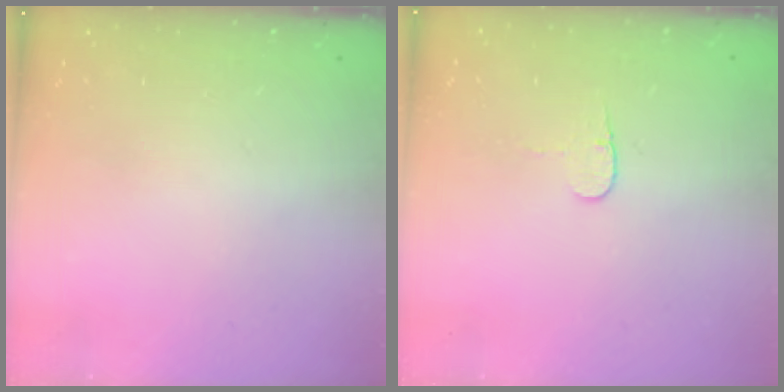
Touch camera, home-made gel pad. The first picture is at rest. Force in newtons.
{"total": 3.7, "press": 3.7, "slide": 0.4}